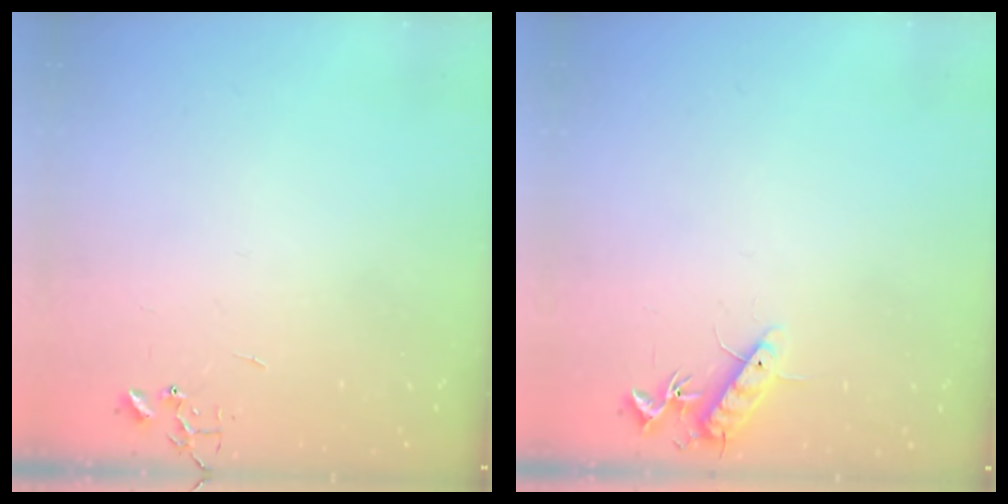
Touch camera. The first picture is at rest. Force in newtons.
{"total": 10.1, "press": 10.0, "slide": 0.8}